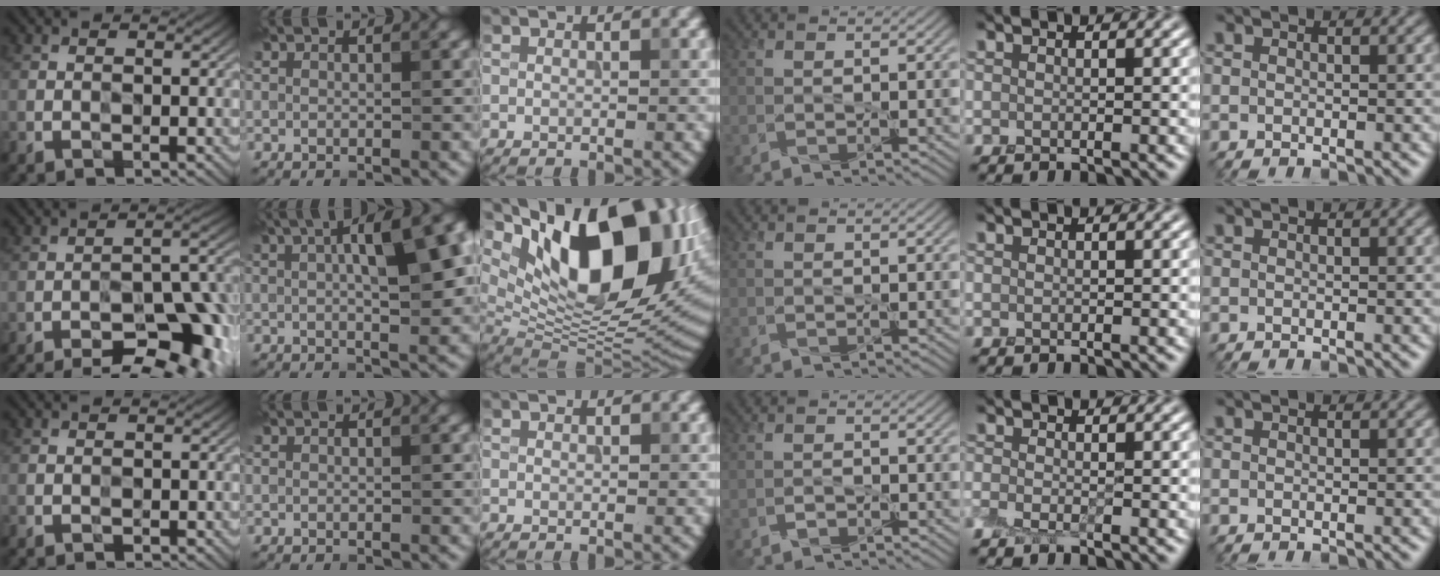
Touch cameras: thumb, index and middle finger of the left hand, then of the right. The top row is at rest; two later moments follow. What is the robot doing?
{"motion": "peel", "object": "cling film"}